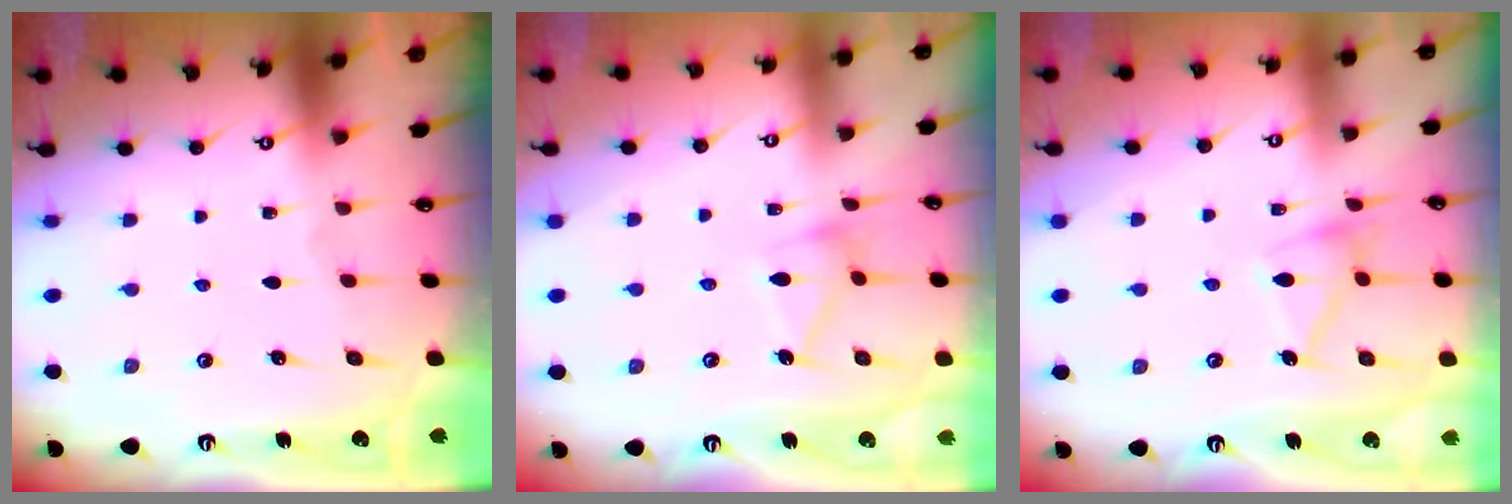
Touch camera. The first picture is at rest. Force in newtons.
{"total": 11.2, "press": 11.2, "slide": 0.4}
{"total": 13.1, "press": 13.1, "slide": 0.5}